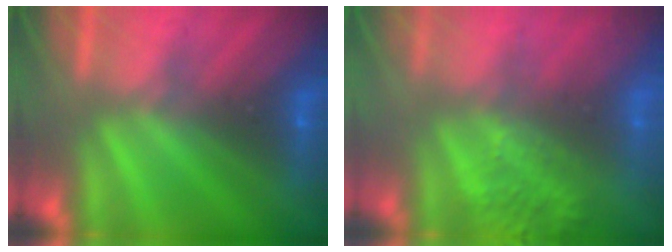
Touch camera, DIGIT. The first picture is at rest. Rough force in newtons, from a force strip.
{"total": 5.8}